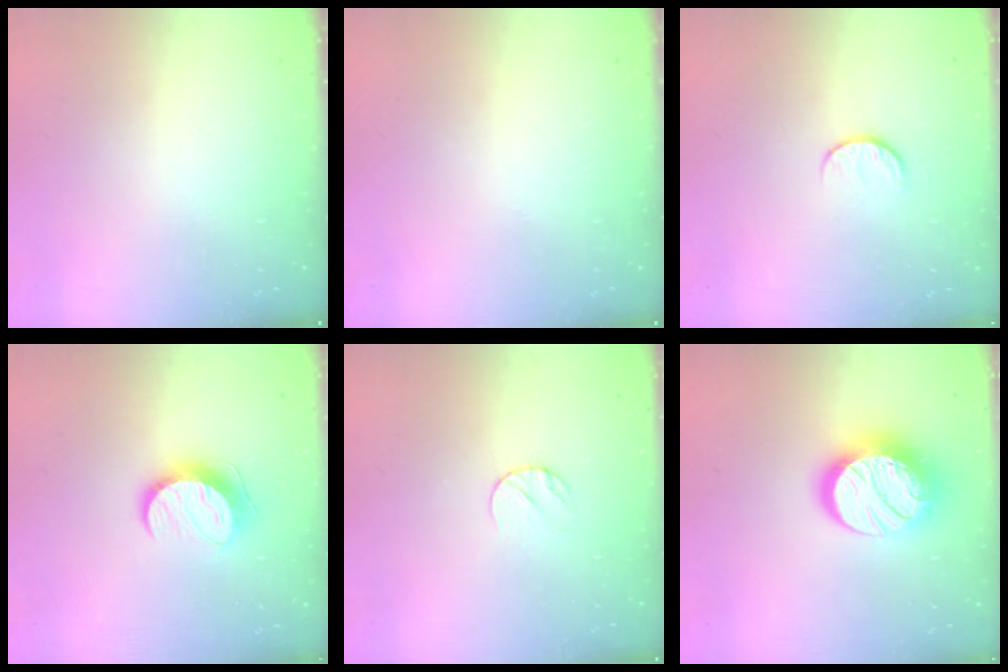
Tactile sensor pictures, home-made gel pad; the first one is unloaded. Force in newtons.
{"total": 0.0}
{"total": 7.3, "press": 7.3, "slide": 0.8}
{"total": 9.8, "press": 9.8, "slide": 0.1}
{"total": 5.9, "press": 5.9, "slide": 0.6}
{"total": 15.4, "press": 15.4, "slide": 1.1}